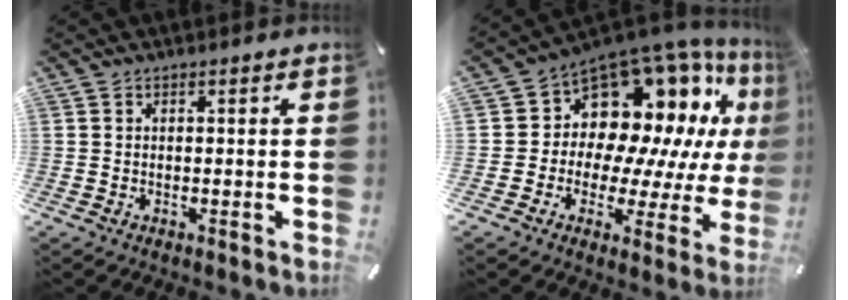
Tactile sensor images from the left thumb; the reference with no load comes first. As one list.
[{"total": 14.1, "force": [8.0, 9.9, 6.0], "torque": [-0.085, -0.099, 0.147]}]